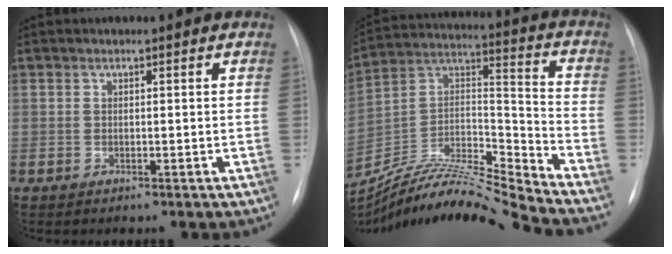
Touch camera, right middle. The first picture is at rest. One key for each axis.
{"total": 19.6, "fx": -18.6, "fy": -1.7, "fz": 6.1, "tx": -0.113, "ty": 0.024, "tz": -0.328}